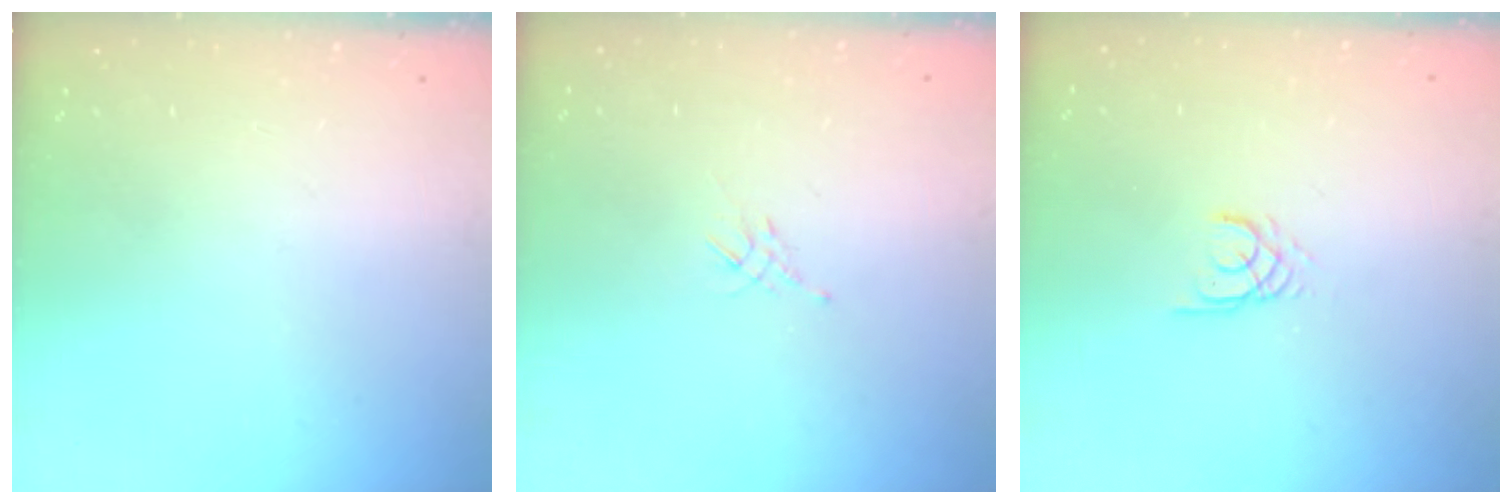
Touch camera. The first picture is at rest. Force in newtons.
{"total": 2.1, "press": 2.0, "slide": 0.5}
{"total": 2.2, "press": 2.2, "slide": 0.2}